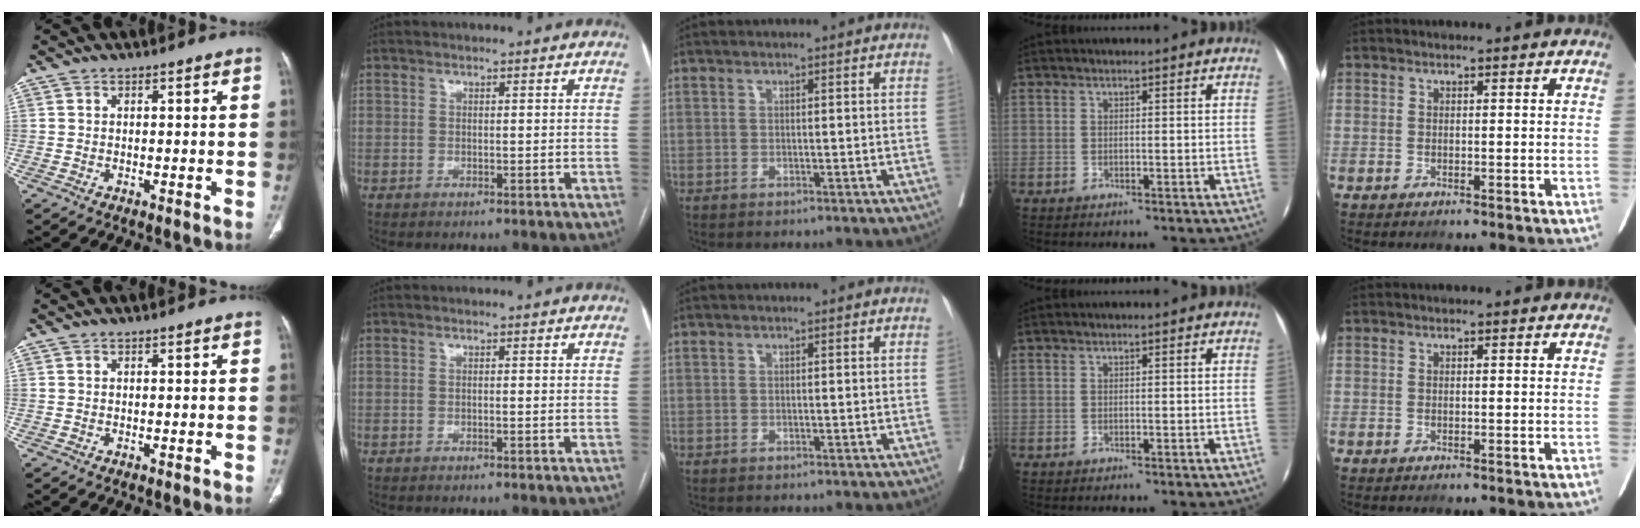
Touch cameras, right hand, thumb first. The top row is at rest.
{}